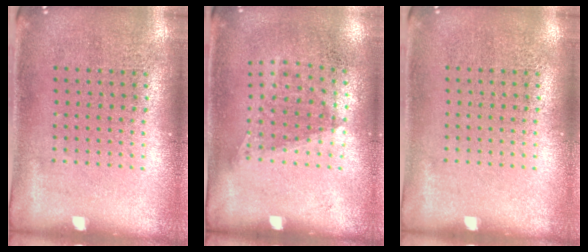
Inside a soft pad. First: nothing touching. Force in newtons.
{"total": 1.1, "press": 0.8, "slide": 0.8}
{"total": 0.0}